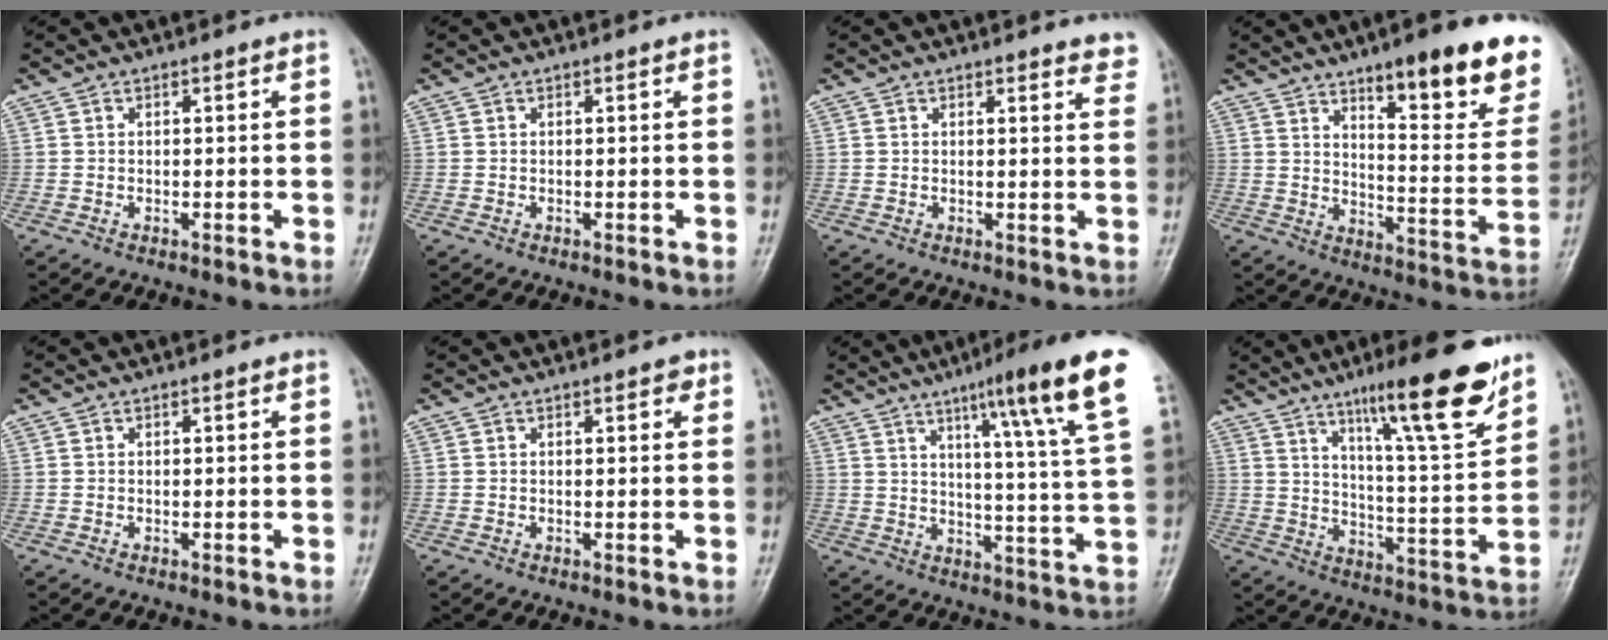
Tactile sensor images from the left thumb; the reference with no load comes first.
{"total": 0.0}
{"total": 4.0, "force": [3.6, 1.1, 1.4], "torque": [0.005, -0.017, 0.029]}
{"total": 21.0, "force": [12.8, 5.4, 15.7], "torque": [-0.166, -0.070, 0.183]}
{"total": 0.0}
{"total": 1.6, "force": [0.8, 0.8, 1.1], "torque": [-0.007, -0.001, 0.008]}
{"total": 18.8, "force": [10.5, 1.1, 15.6], "torque": [-0.205, -0.043, 0.138]}
{"total": 18.6, "force": [12.4, 2.8, 13.7], "torque": [-0.180, -0.072, 0.193]}